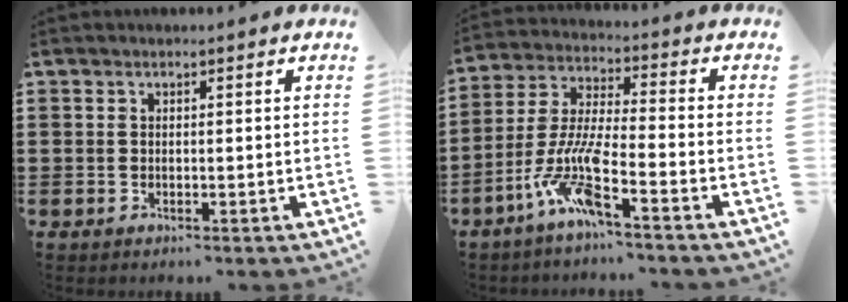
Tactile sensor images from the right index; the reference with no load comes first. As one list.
[{"total": 9.3, "force": [-6.1, 0.7, 7.0], "torque": [-0.174, -0.021, -0.124]}]